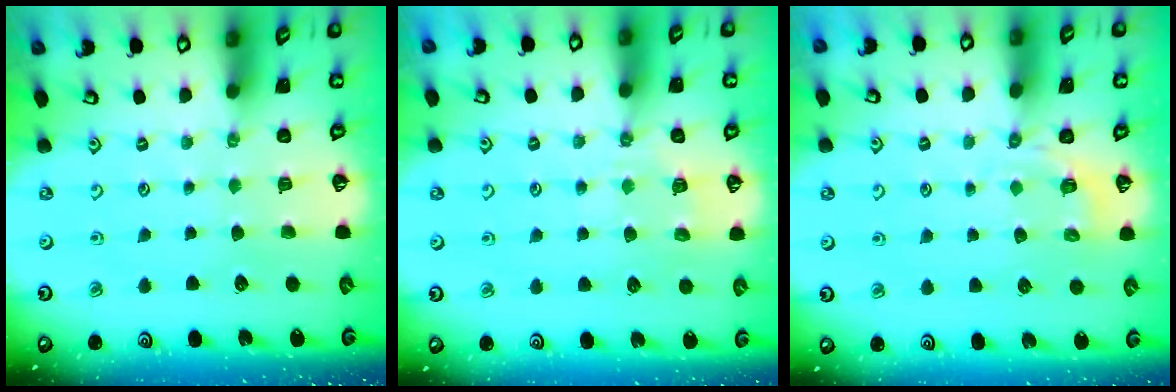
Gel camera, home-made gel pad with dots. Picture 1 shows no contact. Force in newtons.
{"total": 5.9, "press": 5.8, "slide": 0.7}
{"total": 2.3, "press": 1.4, "slide": 1.8}